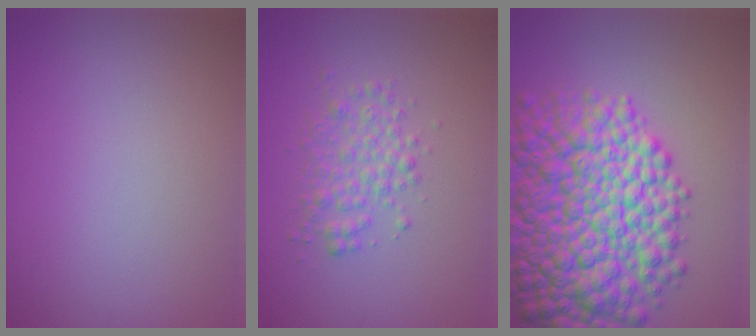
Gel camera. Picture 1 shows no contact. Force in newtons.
{"total": 2.6, "press": 2.6, "slide": 0.0}
{"total": 12.7, "press": 12.7, "slide": 0.3}